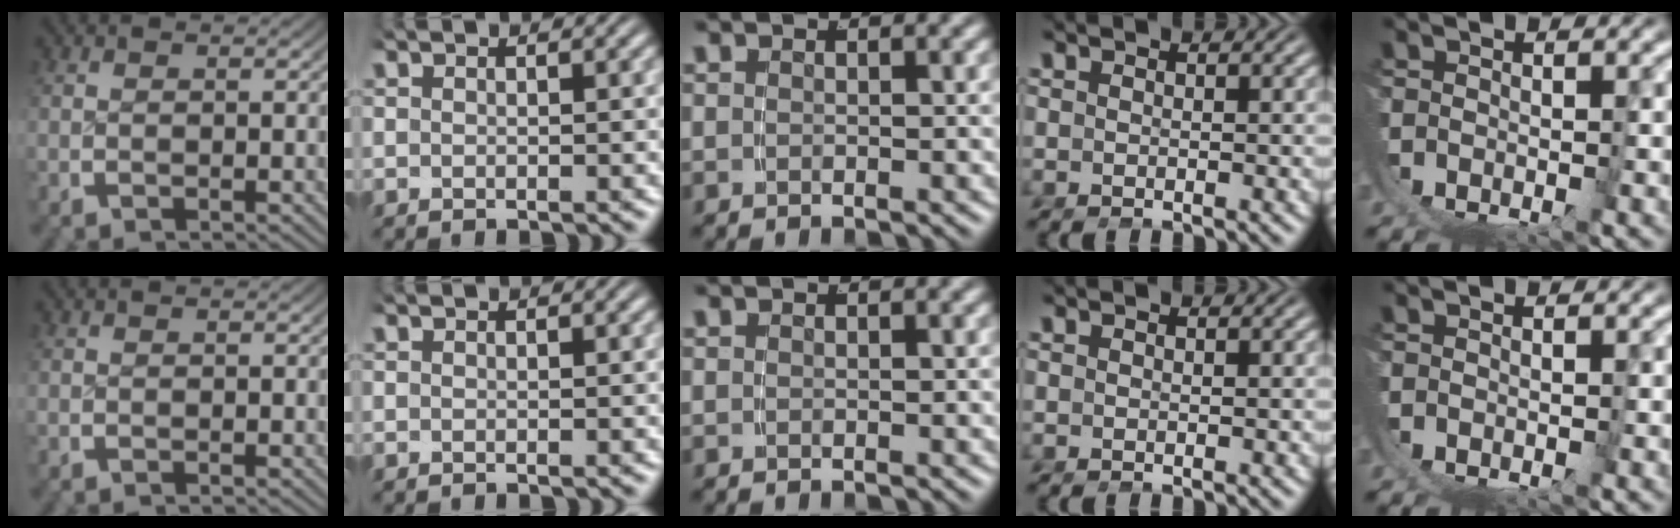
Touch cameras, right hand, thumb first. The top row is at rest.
{}